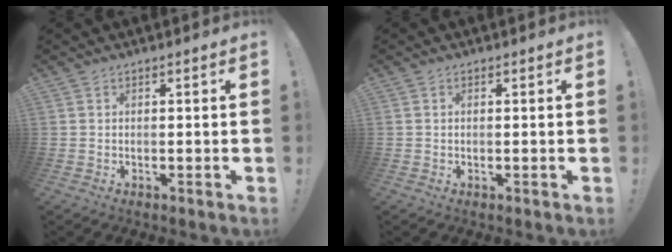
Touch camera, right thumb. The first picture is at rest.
{"total": 0.0}